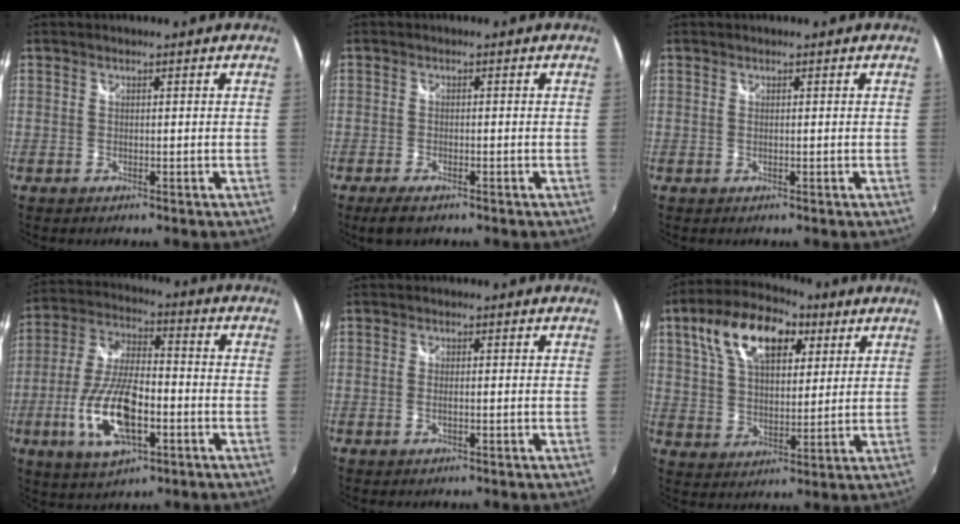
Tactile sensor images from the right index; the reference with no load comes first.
{"total": 3.9, "force": [-2.8, 1.3, 2.4], "torque": [-0.060, -0.011, -0.049]}
{"total": 0.0}
{"total": 15.6, "force": [-5.1, 6.1, 13.4], "torque": [-0.284, -0.007, -0.091]}
{"total": 1.1, "force": [-0.4, 0.3, 1.0], "torque": [-0.022, 0.001, -0.006]}
{"total": 16.4, "force": [7.7, 8.6, 11.6], "torque": [-0.222, 0.038, 0.132]}